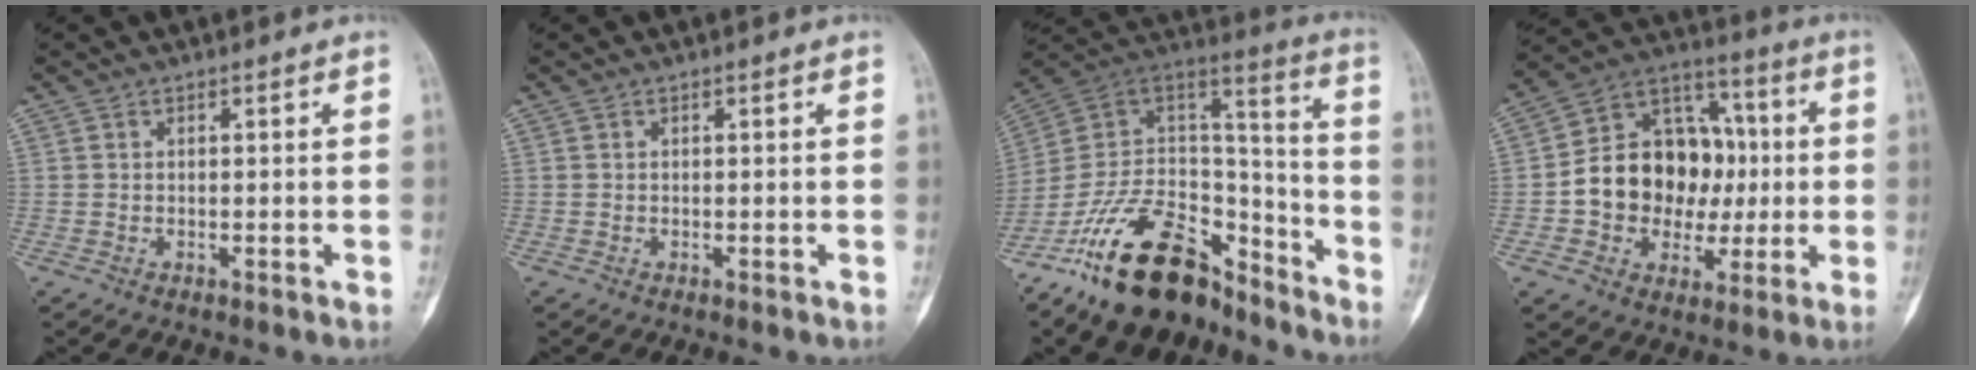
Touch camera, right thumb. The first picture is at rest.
{"total": 0.0}
{"total": 25.2, "force": [-17.2, 13.0, 13.1], "torque": [-0.230, 0.102, -0.303]}
{"total": 18.5, "force": [-0.6, 14.6, 11.3], "torque": [-0.132, 0.040, -0.005]}